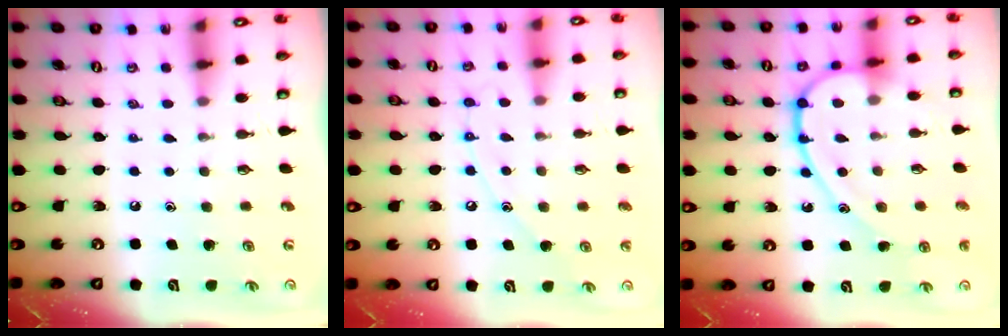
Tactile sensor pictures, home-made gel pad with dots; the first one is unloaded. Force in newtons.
{"total": 8.0, "press": 8.0, "slide": 0.6}
{"total": 14.7, "press": 14.7, "slide": 0.4}